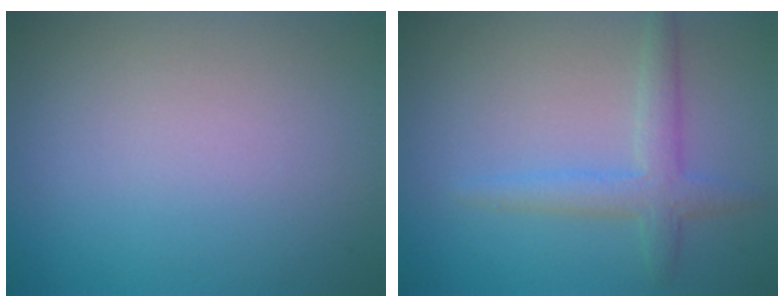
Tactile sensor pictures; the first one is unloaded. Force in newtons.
{"total": 2.8, "press": 2.8, "slide": 0.1}